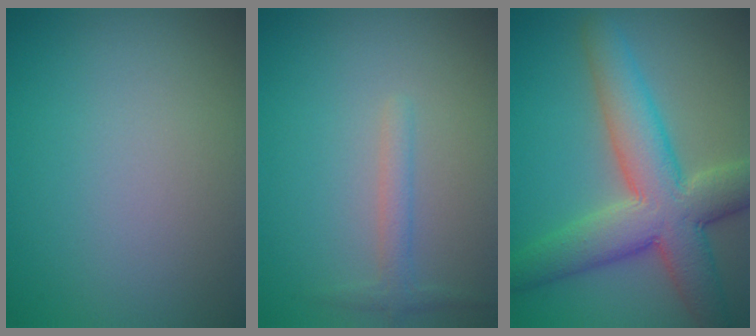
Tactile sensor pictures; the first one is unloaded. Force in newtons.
{"total": 1.5, "press": 1.5, "slide": 0.0}
{"total": 8.7, "press": 8.7, "slide": 0.5}